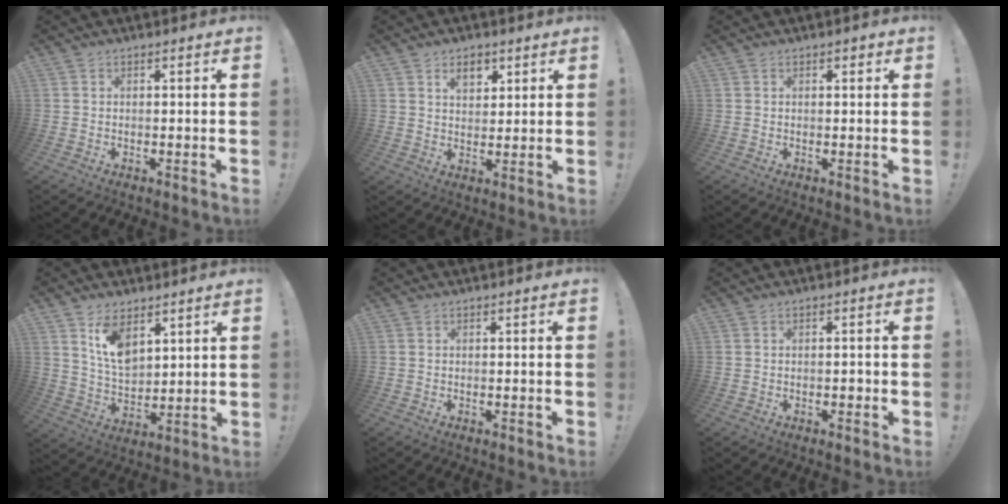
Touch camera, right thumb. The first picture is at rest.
{"total": 6.5, "force": [3.7, 4.6, 2.7], "torque": [-0.033, -0.016, 0.067]}
{"total": 0.9, "force": [0.2, 0.8, 0.5], "torque": [-0.002, 0.001, 0.001]}
{"total": 10.3, "force": [6.4, 6.0, 5.4], "torque": [-0.092, -0.039, 0.122]}
{"total": 0.0}
{"total": 1.3, "force": [-0.8, 0.6, 0.8], "torque": [-0.011, 0.004, -0.014]}